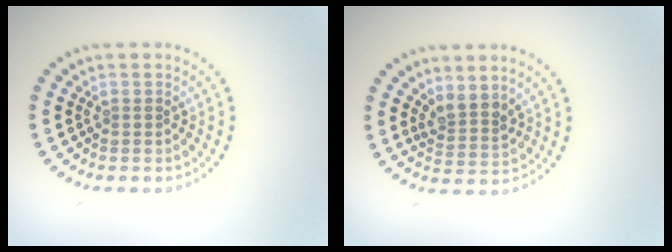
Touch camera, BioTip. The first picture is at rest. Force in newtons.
{"total": 2.4, "press": 1.9, "slide": 1.4}